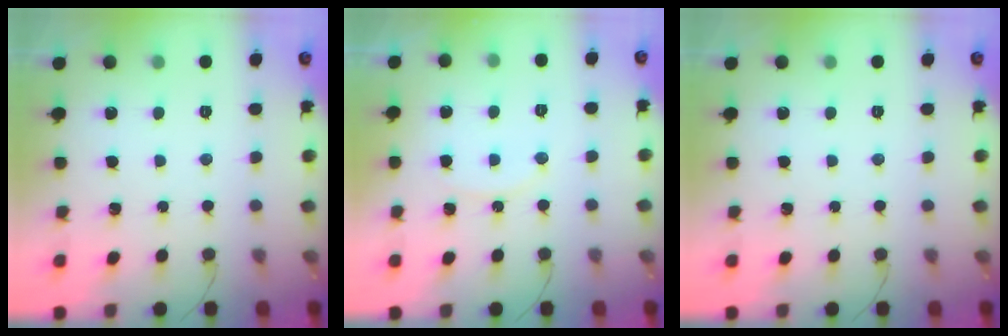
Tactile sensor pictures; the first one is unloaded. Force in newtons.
{"total": 6.2, "press": 6.2, "slide": 0.5}
{"total": 0.0}